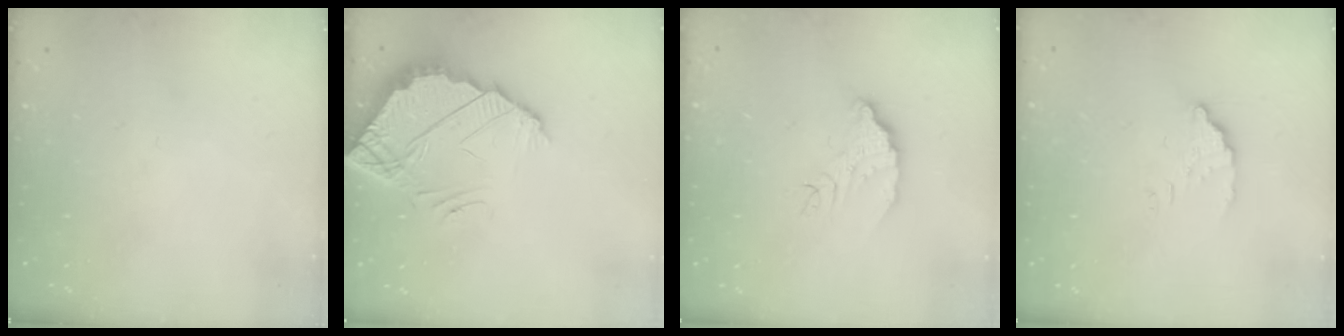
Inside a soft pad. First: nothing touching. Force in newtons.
{"total": 4.7, "press": 4.7, "slide": 0.4}
{"total": 6.5, "press": 6.5, "slide": 0.4}
{"total": 2.9, "press": 2.9, "slide": 0.3}